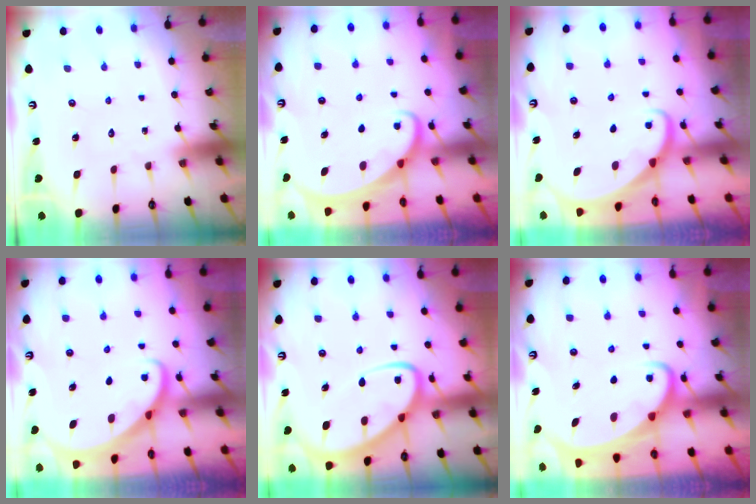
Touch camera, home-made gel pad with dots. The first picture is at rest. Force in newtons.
{"total": 2.1, "press": 2.1, "slide": 0.2}
{"total": 1.9, "press": 1.8, "slide": 0.2}
{"total": 2.4, "press": 2.3, "slide": 0.3}
{"total": 8.3, "press": 8.2, "slide": 0.9}
{"total": 3.7, "press": 3.7, "slide": 0.5}